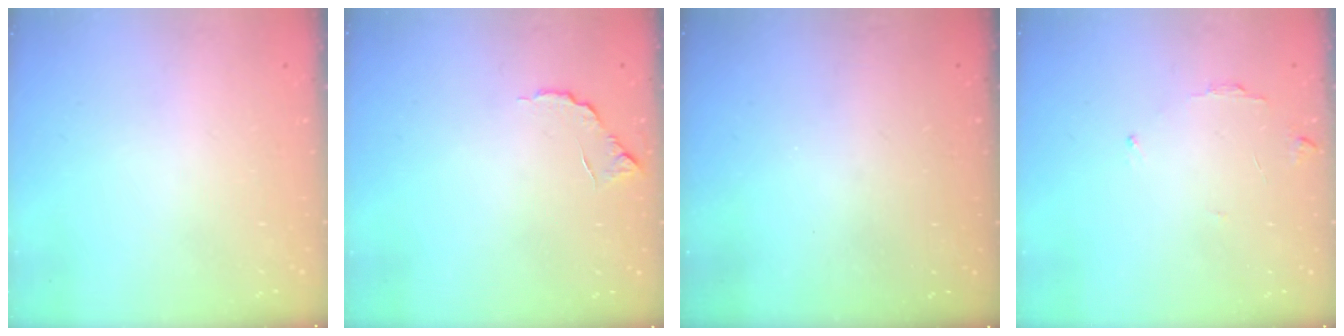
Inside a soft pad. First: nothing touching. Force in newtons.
{"total": 6.5, "press": 6.5, "slide": 0.5}
{"total": 3.3, "press": 3.3, "slide": 0.1}
{"total": 5.4, "press": 5.4, "slide": 0.5}